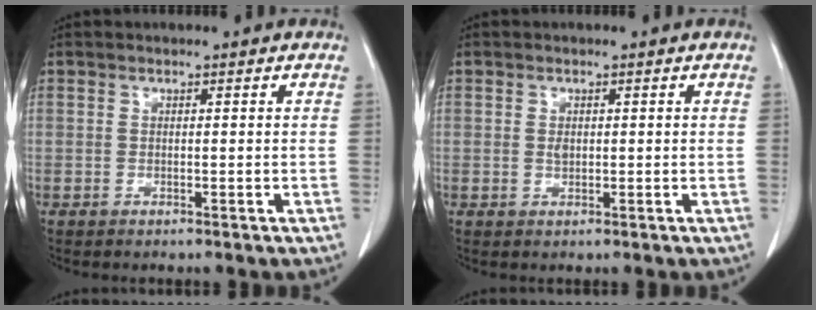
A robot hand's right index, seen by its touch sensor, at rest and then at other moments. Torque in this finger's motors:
{"motor_torque": [-0.13, 0.16, -0.02, 0.00]}